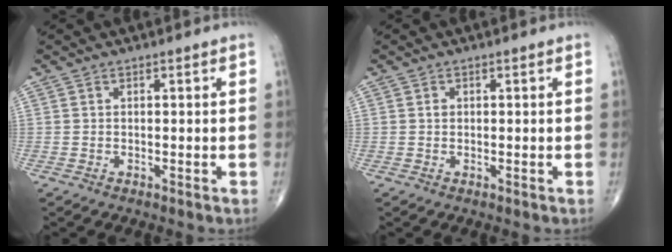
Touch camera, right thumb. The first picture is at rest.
{"total": 0.6, "force": [0.1, 0.5, 0.3], "torque": [-0.004, 0.001, 0.002]}